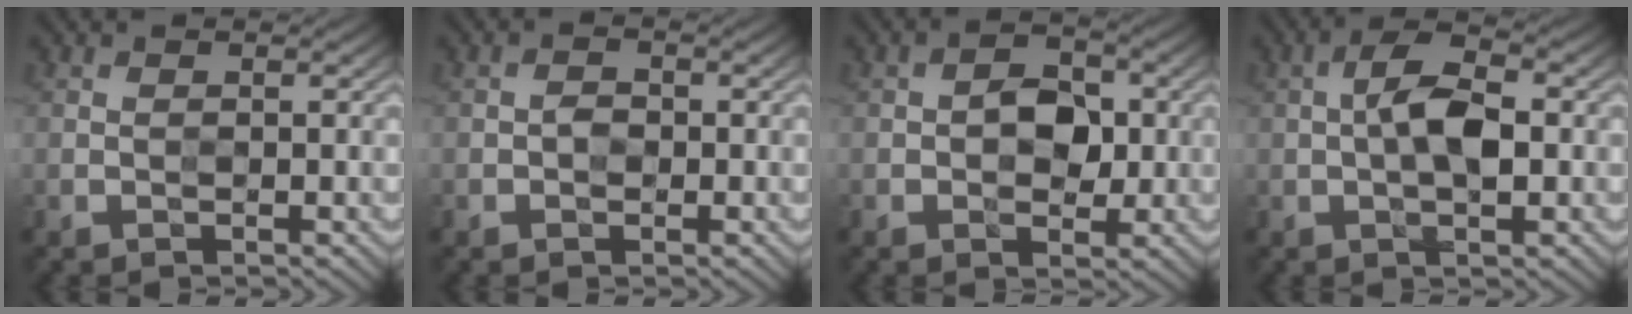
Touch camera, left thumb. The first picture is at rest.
{"total": 1.3, "force": [-0.3, 1.0, 0.8], "torque": [-0.014, 0.000, -0.010]}
{"total": 4.5, "force": [-0.1, 3.0, 3.3], "torque": [-0.049, 0.001, -0.006]}
{"total": 6.2, "force": [-0.1, 2.7, 5.6], "torque": [-0.108, 0.009, -0.010]}